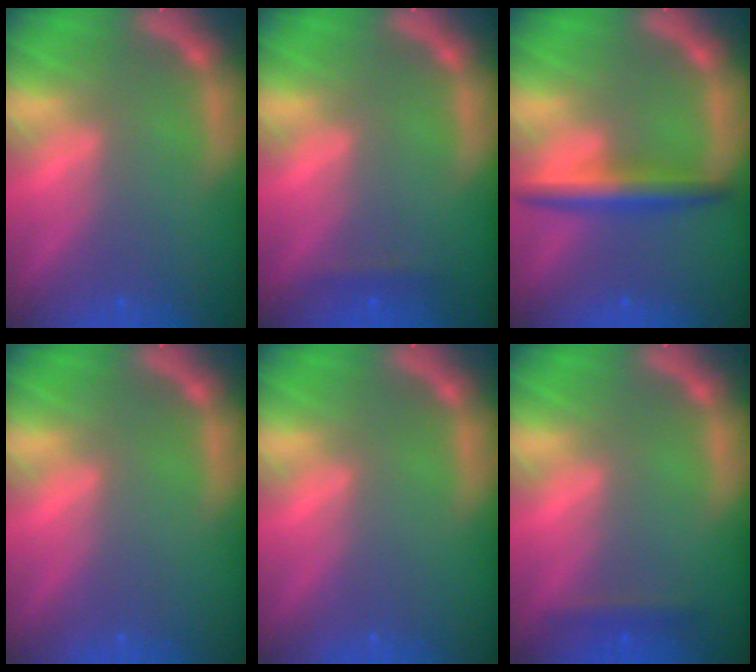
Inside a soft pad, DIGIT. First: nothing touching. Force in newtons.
{"total": 0.9}
{"total": 3.9}
{"total": 0.0}
{"total": 0.0}
{"total": 1.4}